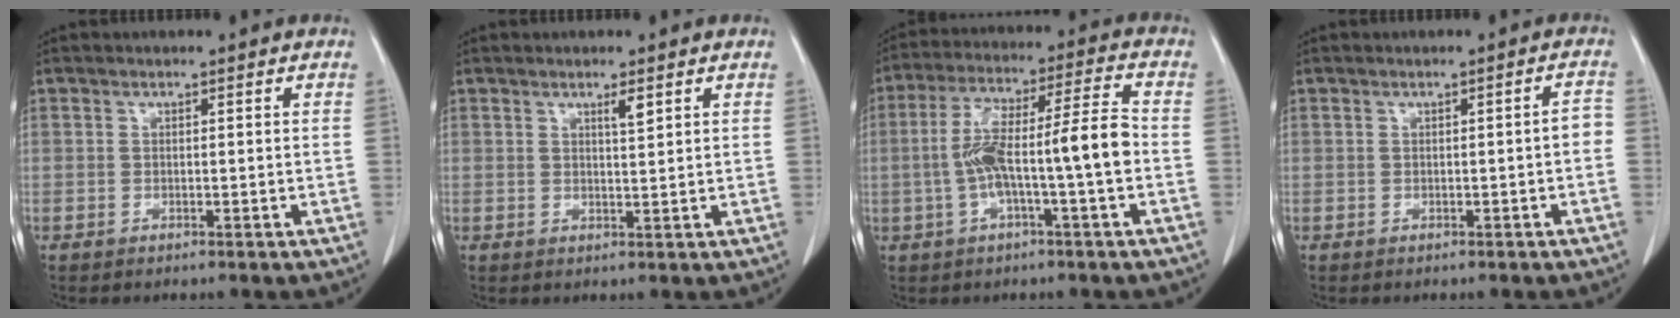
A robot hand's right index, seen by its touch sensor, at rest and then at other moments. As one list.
[{"total": 1.8, "force": [1.1, 0.1, 1.4], "torque": [-0.026, -0.004, 0.018]}, {"total": 11.6, "force": [-2.0, 0.6, 11.4], "torque": [-0.210, 0.031, -0.035]}, {"total": 1.8, "force": [-0.5, 0.4, 1.7], "torque": [-0.014, 0.006, -0.007]}]